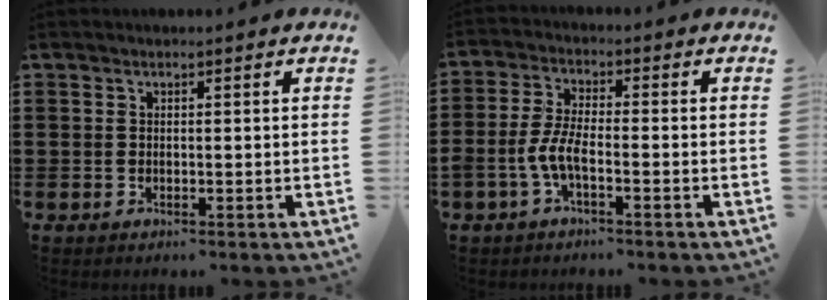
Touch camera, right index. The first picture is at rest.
{"total": 5.0, "force": [-2.1, 1.5, 4.3], "torque": [-0.108, -0.009, -0.048]}